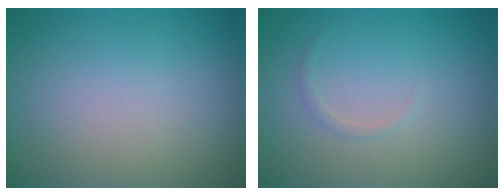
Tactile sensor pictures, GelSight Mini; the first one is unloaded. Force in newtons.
{"total": 0.6, "press": 0.6, "slide": 0.0}